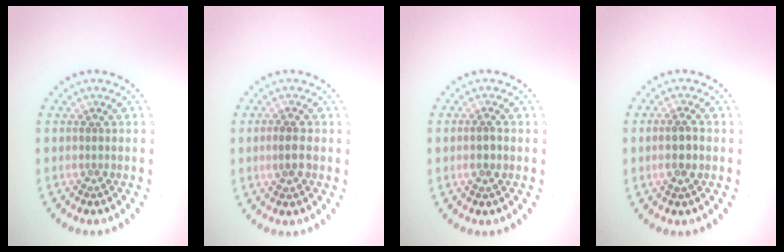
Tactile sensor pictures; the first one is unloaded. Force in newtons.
{"total": 2.0, "press": 2.0, "slide": 0.3}
{"total": 0.9, "press": 0.8, "slide": 0.2}
{"total": 2.0, "press": 1.9, "slide": 0.6}